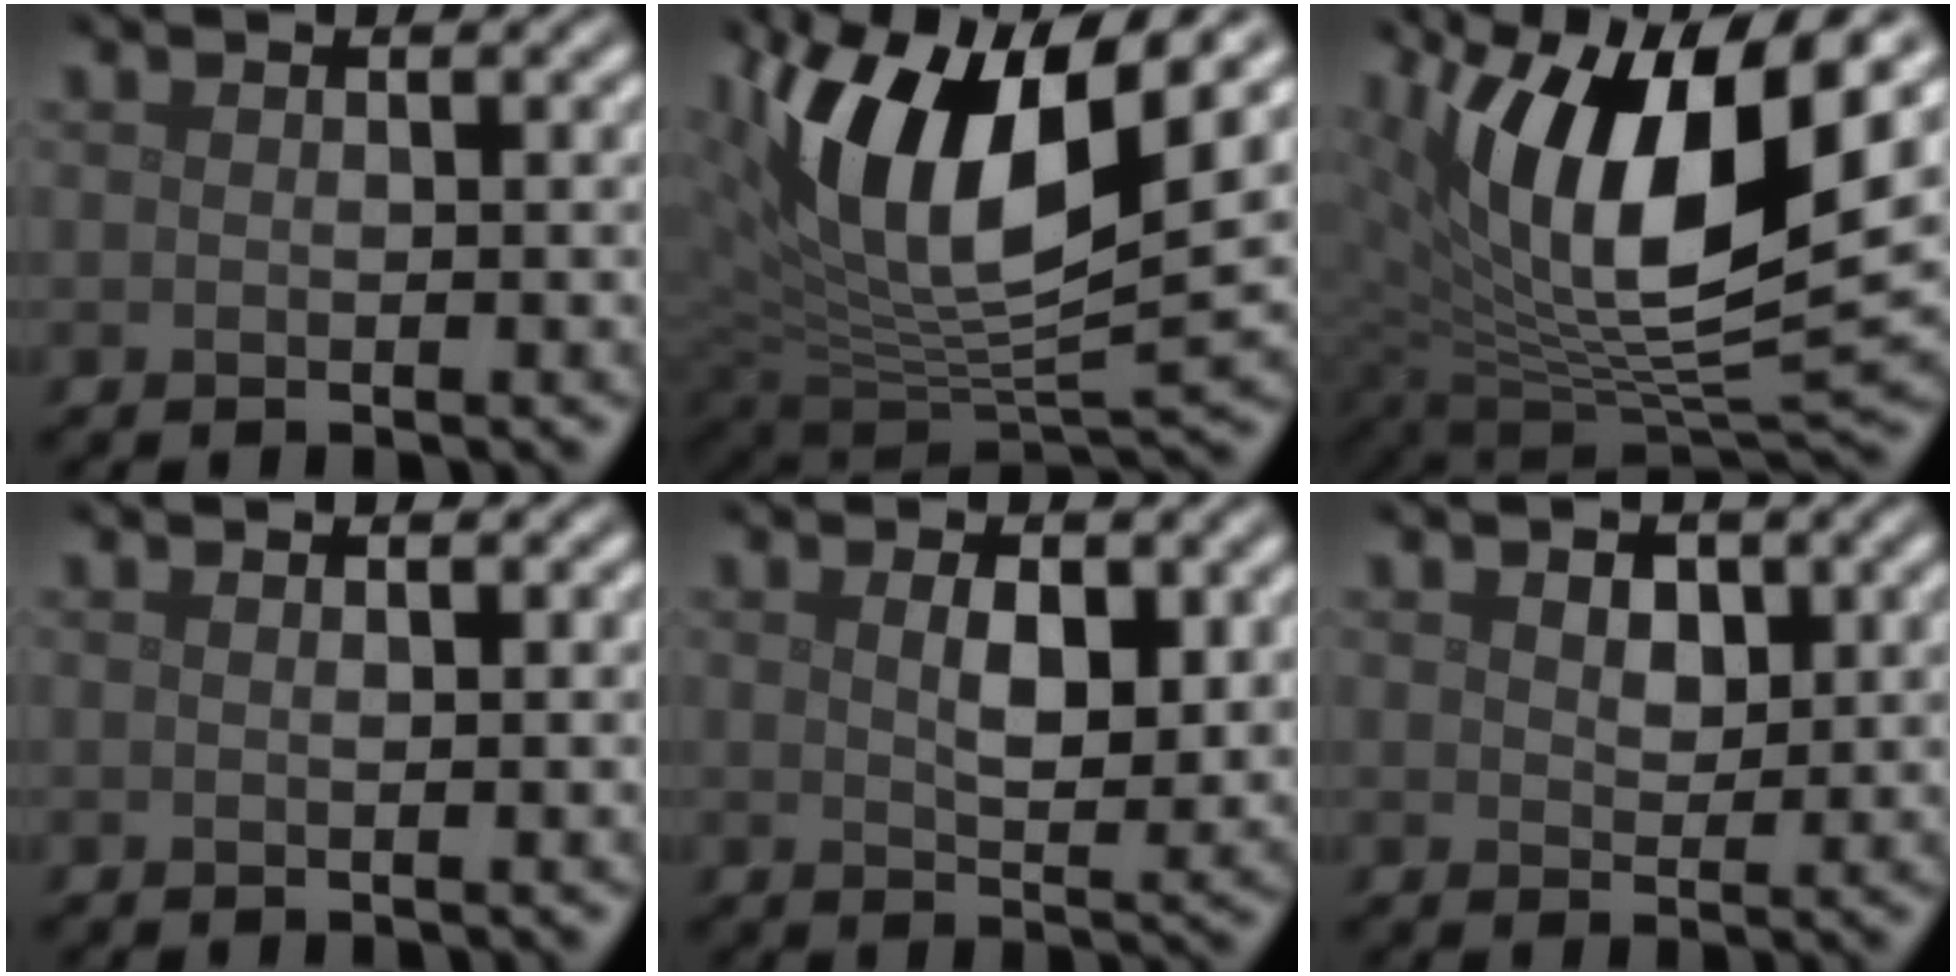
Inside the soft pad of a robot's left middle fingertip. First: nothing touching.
{"total": 12.5, "force": [5.6, 4.8, 10.0], "torque": [-0.191, 0.004, 0.103]}
{"total": 13.7, "force": [5.6, 5.3, 11.3], "torque": [-0.200, -0.003, 0.101]}
{"total": 0.7, "force": [0.3, 0.3, 0.5], "torque": [-0.001, 0.001, -0.001]}
{"total": 3.6, "force": [1.1, 1.6, 3.0], "torque": [-0.057, -0.006, 0.024]}
{"total": 1.9, "force": [0.9, 1.2, 1.2], "torque": [-0.021, -0.001, 0.016]}